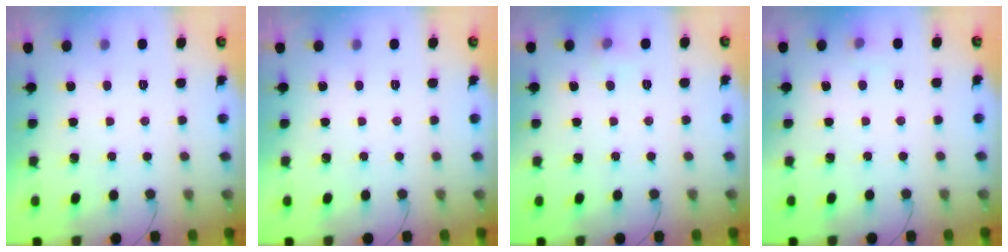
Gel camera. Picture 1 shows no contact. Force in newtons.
{"total": 0.0}
{"total": 4.1, "press": 3.8, "slide": 1.6}
{"total": 7.8, "press": 3.4, "slide": 7.0}